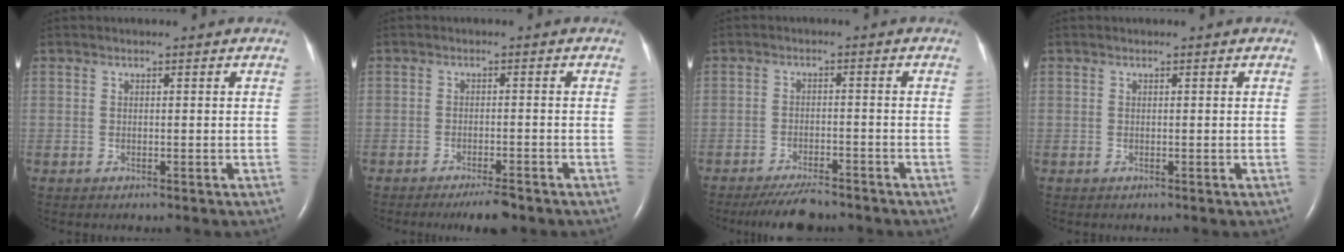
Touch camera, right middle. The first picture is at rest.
{"total": 4.0, "force": [-3.1, 0.6, 2.4], "torque": [-0.039, -0.005, -0.048]}
{"total": 6.2, "force": [-5.5, 1.3, 2.6], "torque": [-0.046, -0.015, -0.091]}
{"total": 0.0}